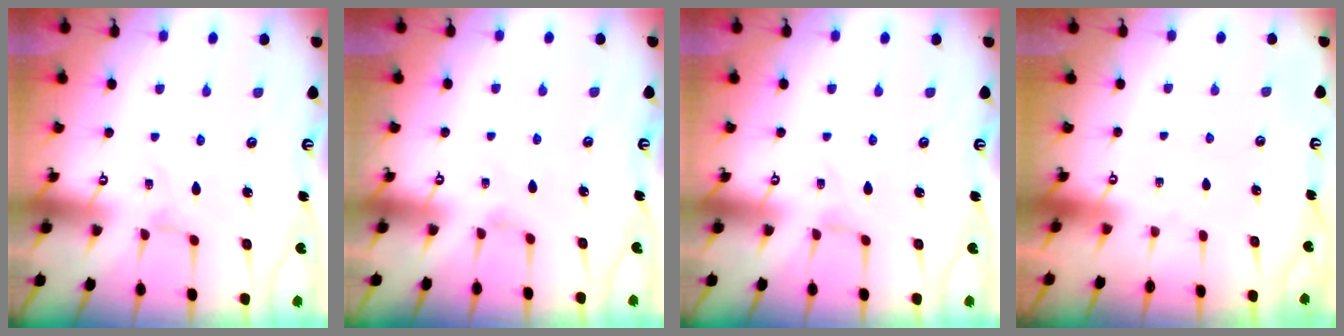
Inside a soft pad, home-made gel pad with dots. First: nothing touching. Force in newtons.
{"total": 2.4, "press": 2.3, "slide": 0.5}
{"total": 1.3, "press": 1.3, "slide": 0.3}
{"total": 0.0}